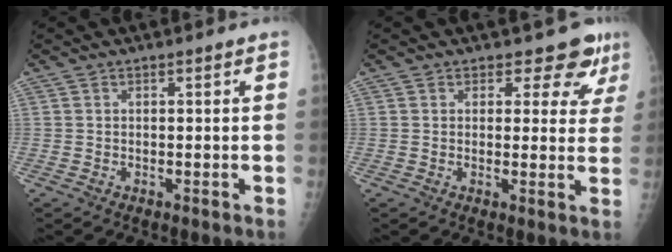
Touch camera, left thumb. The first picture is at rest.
{"total": 5.7, "force": [4.4, 3.4, 1.4], "torque": [0.018, -0.026, 0.038]}